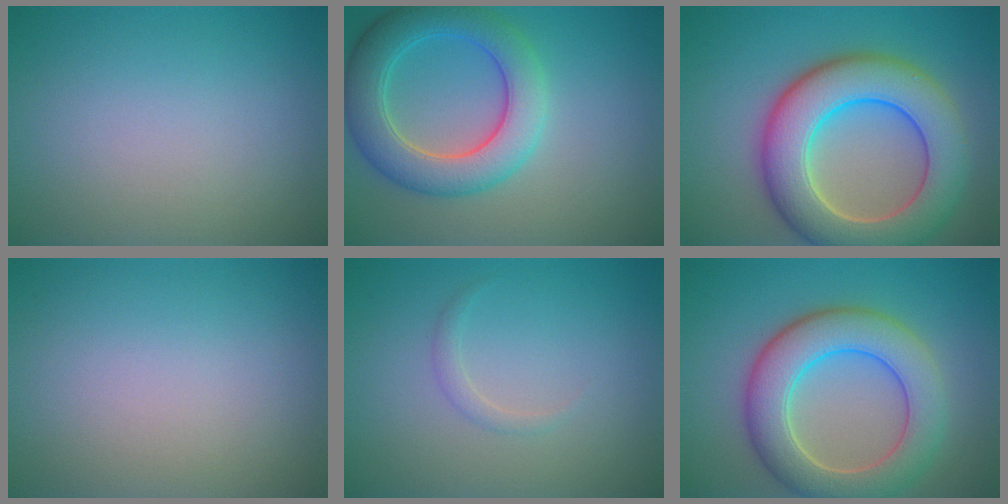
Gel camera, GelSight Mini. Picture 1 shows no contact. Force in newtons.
{"total": 6.7, "press": 6.7, "slide": 0.2}
{"total": 10.3, "press": 10.3, "slide": 0.7}
{"total": 0.0}
{"total": 0.9, "press": 0.9, "slide": 0.0}
{"total": 7.8, "press": 7.8, "slide": 0.7}